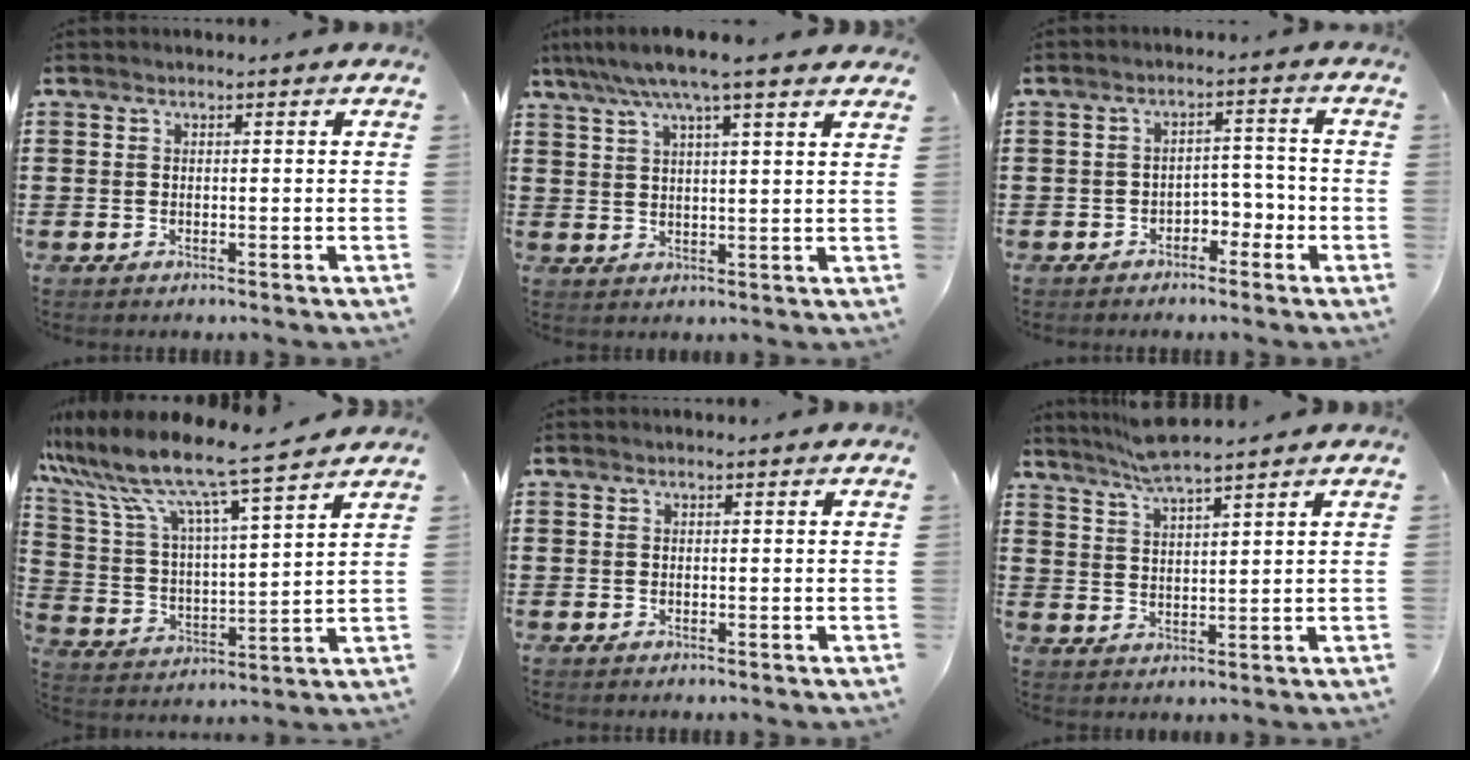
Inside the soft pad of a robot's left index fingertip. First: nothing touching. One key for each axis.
{"total": 6.8, "fx": 5.4, "fy": 0.2, "fz": 4.2, "tx": -0.096, "ty": -0.011, "tz": 0.094}
{"total": 3.4, "fx": -2.5, "fy": 1.8, "fz": 1.5, "tx": -0.032, "ty": 0.008, "tz": -0.053}
{"total": 9.1, "fx": 8.0, "fy": -0.1, "fz": 4.4, "tx": -0.120, "ty": -0.053, "tz": 0.131}
{"total": 0.0}
{"total": 5.0, "fx": 4.4, "fy": -0.2, "fz": 2.3, "tx": -0.057, "ty": -0.012, "tz": 0.079}